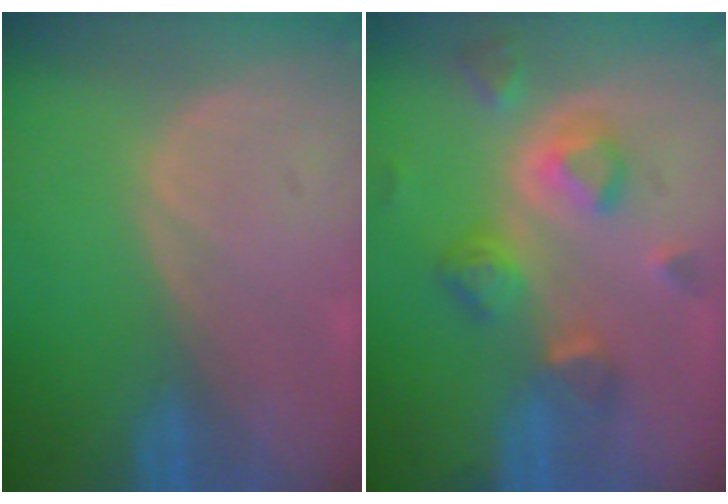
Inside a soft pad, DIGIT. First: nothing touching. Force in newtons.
{"total": 7.3, "press": 6.9, "slide": 2.5}